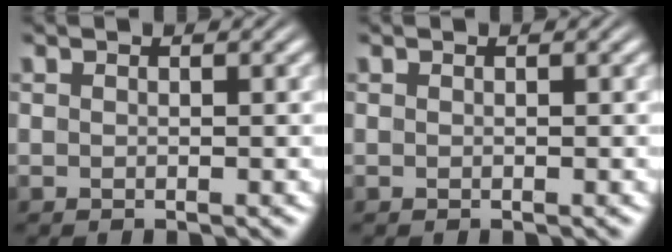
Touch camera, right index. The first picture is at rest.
{"total": 0.0}